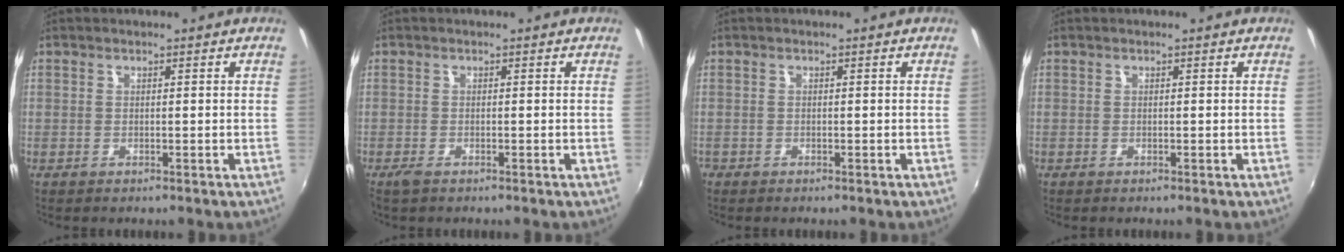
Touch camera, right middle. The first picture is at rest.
{"total": 1.7, "force": [-1.2, 0.6, 0.9], "torque": [-0.021, -0.006, -0.024]}
{"total": 0.8, "force": [-0.7, 0.4, 0.0], "torque": [-0.004, -0.003, -0.016]}
{"total": 0.0}